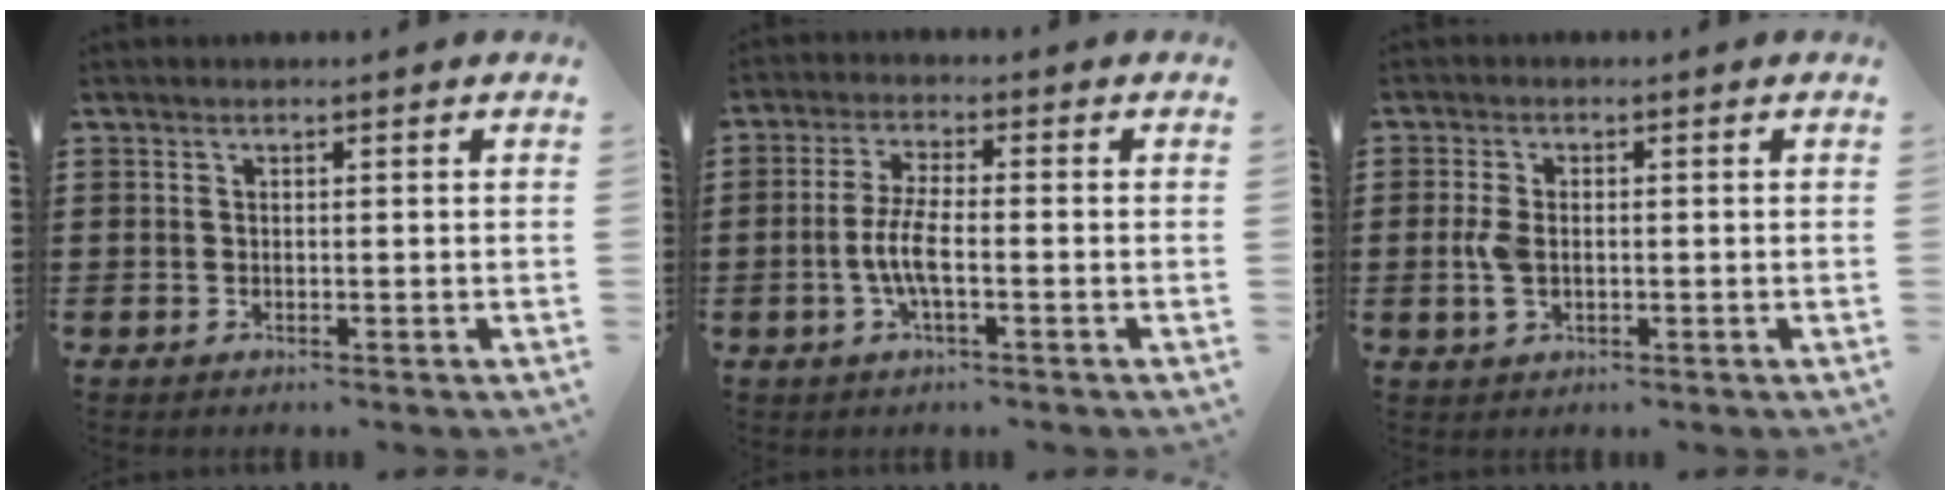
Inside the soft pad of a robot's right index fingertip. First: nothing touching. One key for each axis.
{"total": 5.2, "fx": -1.4, "fy": 1.4, "fz": 4.8, "tx": -0.111, "ty": -0.005, "tz": -0.034}
{"total": 3.6, "fx": -0.2, "fy": 2.1, "fz": 3.0, "tx": -0.073, "ty": 0.001, "tz": -0.009}